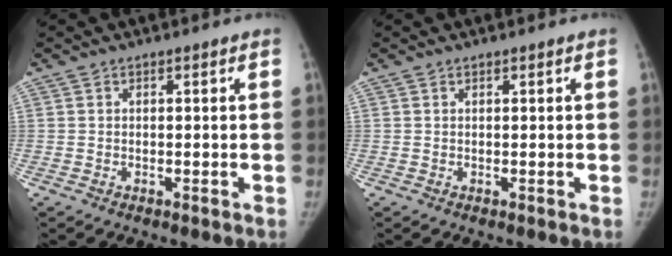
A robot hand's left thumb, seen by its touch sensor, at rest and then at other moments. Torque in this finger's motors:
{"motor_torque": [0.69, 0.07, -0.03, 0.02, 0.13]}